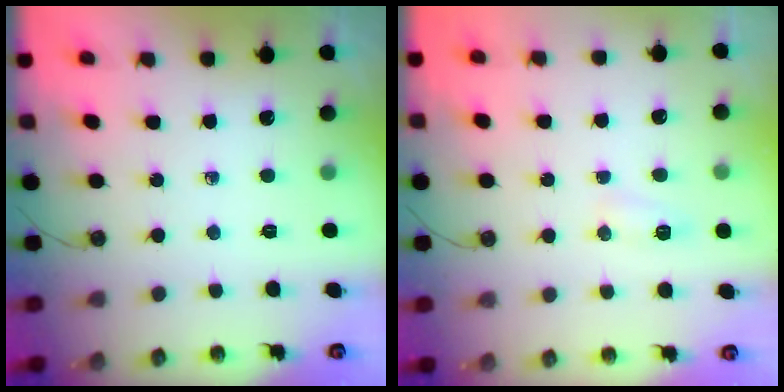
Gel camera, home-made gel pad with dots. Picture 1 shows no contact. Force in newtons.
{"total": 5.2, "press": 5.2, "slide": 0.6}